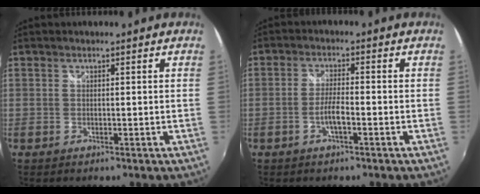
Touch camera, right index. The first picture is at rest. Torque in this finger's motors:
{"motor_torque": [0.33, -0.16, 0.18, 0.05]}